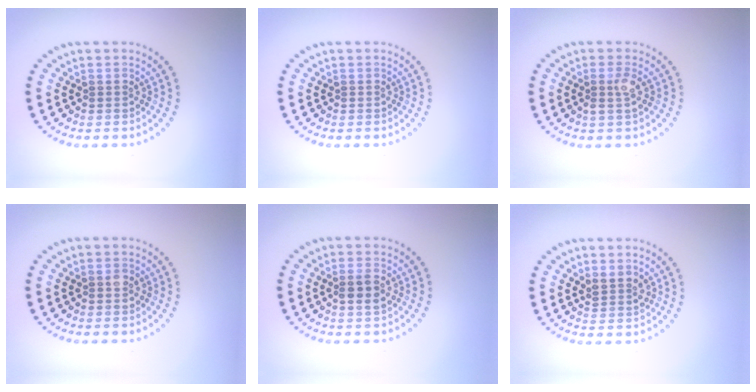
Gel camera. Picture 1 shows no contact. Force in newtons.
{"total": 0.0}
{"total": 1.5, "press": 1.3, "slide": 0.8}
{"total": 1.0, "press": 1.0, "slide": 0.1}
{"total": 1.8, "press": 1.7, "slide": 0.6}
{"total": 1.7, "press": 1.4, "slide": 1.0}